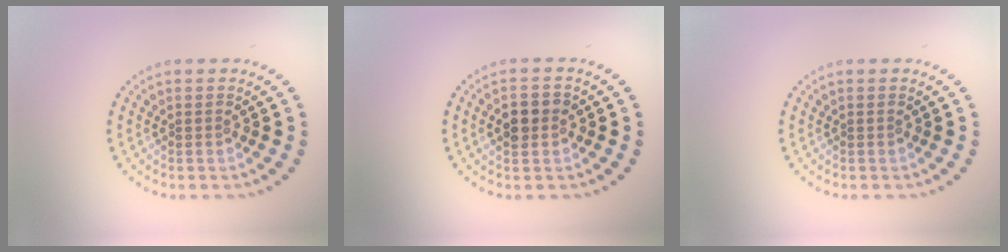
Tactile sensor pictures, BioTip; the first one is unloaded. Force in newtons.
{"total": 2.4, "press": 2.4, "slide": 0.2}
{"total": 0.0}